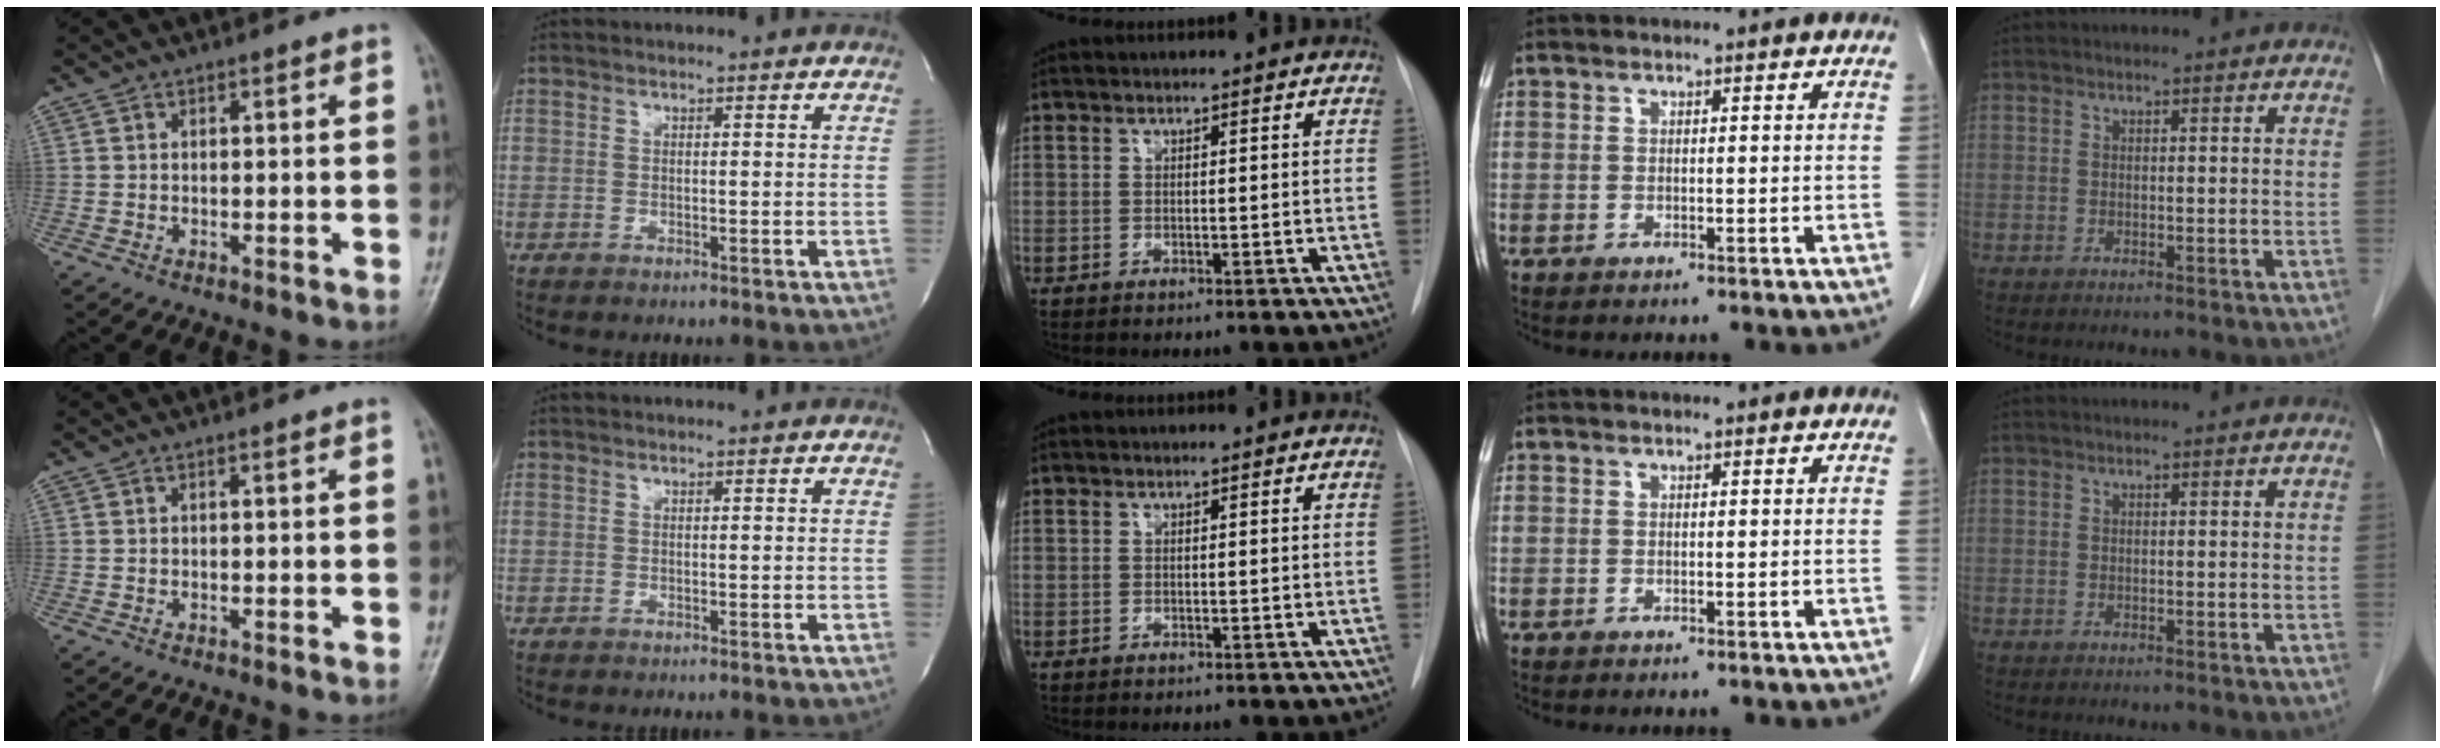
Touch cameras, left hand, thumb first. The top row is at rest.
{}